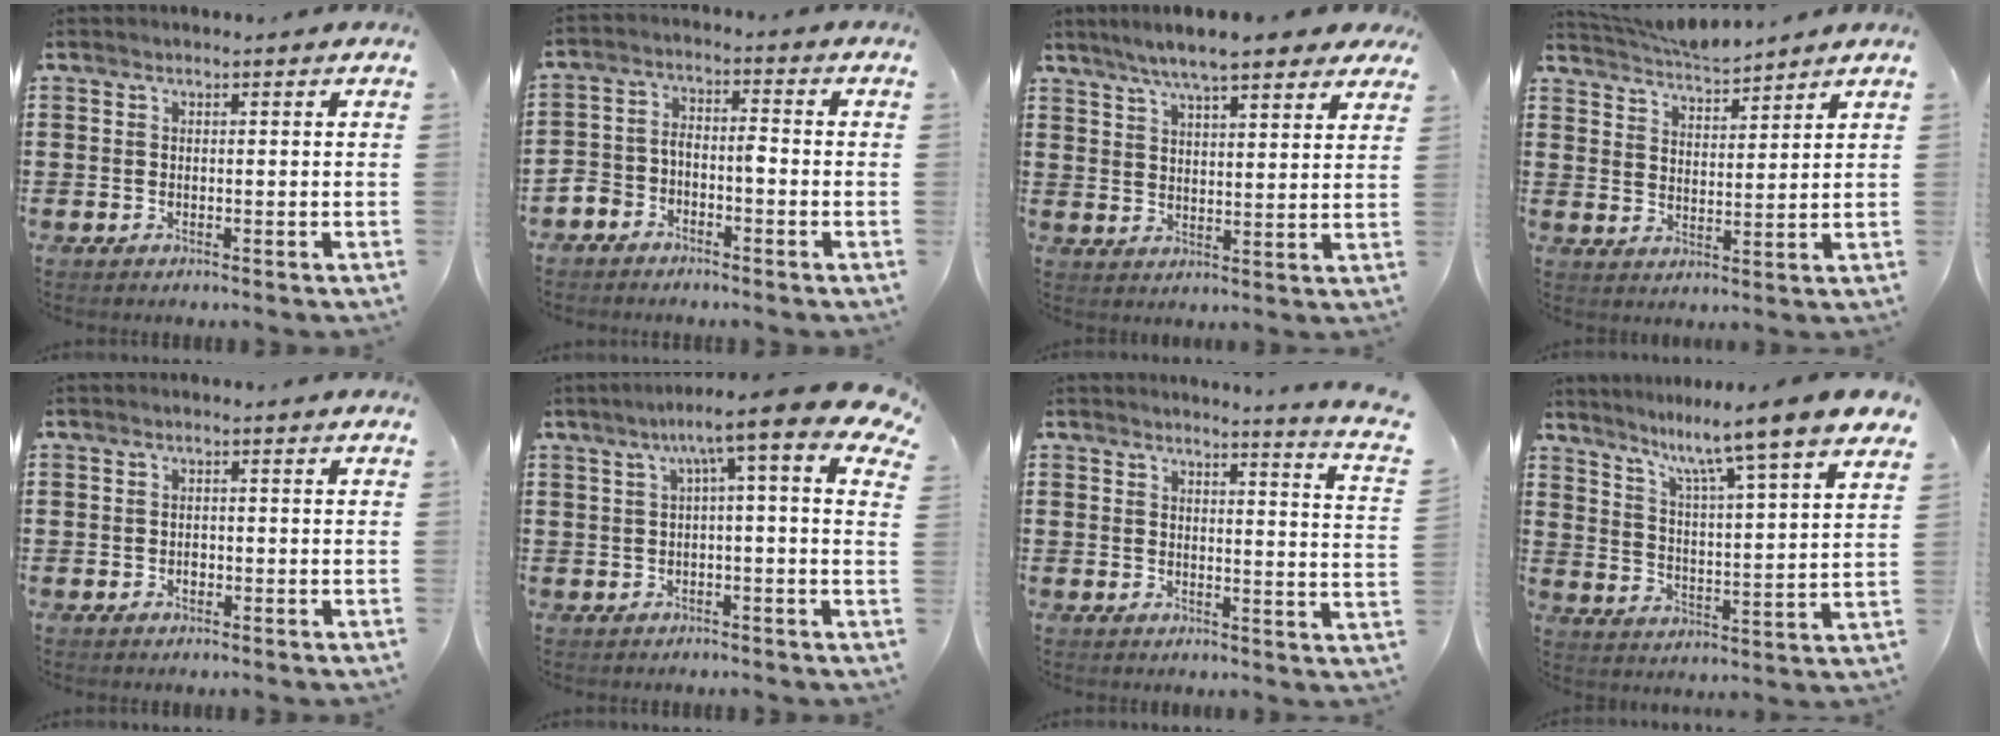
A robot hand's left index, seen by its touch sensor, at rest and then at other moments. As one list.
[{"total": 3.8, "force": [-3.1, 1.5, 1.5], "torque": [-0.038, 0.002, -0.066]}, {"total": 7.5, "force": [6.4, 0.9, 3.9], "torque": [-0.095, -0.010, 0.114]}, {"total": 4.6, "force": [4.5, 0.2, 0.8], "torque": [-0.032, -0.019, 0.080]}, {"total": 0.9, "force": [-0.3, 0.7, 0.6], "torque": [-0.014, 0.001, -0.006]}, {"total": 7.2, "force": [2.7, -0.1, 6.7], "torque": [-0.127, -0.020, 0.038]}, {"total": 3.0, "force": [2.7, -1.2, 0.7], "torque": [-0.017, -0.031, 0.041]}, {"total": 7.2, "force": [6.2, -1.7, 3.4], "torque": [-0.084, -0.060, 0.090]}]